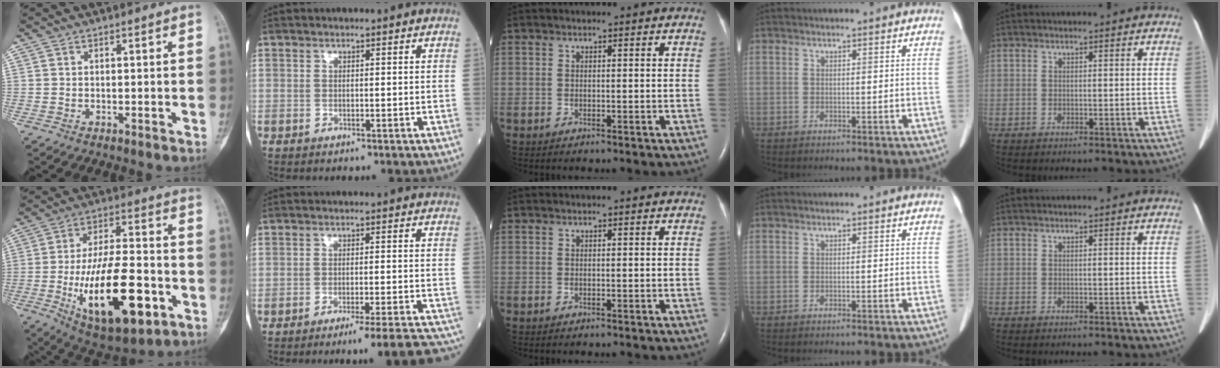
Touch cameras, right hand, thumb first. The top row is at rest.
{"thumb": {"total": 23.0, "force": [-7.0, 9.7, 19.7], "torque": [-0.322, 0.022, -0.098]}, "index": {"total": 10.8, "force": [-9.9, -0.7, 4.3], "torque": [-0.026, 0.001, -0.133]}}